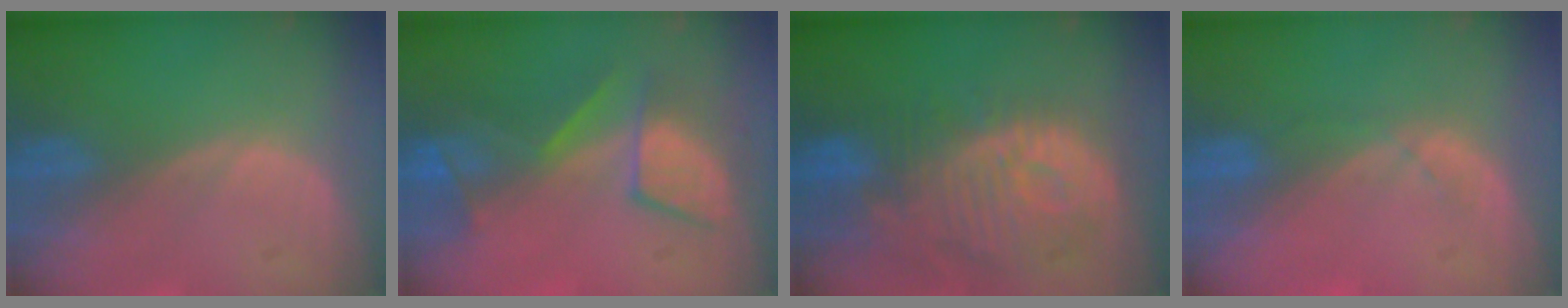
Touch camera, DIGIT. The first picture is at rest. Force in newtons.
{"total": 7.9, "press": 7.8, "slide": 1.2}
{"total": 12.6, "press": 11.2, "slide": 5.9}
{"total": 2.1, "press": 1.9, "slide": 0.9}